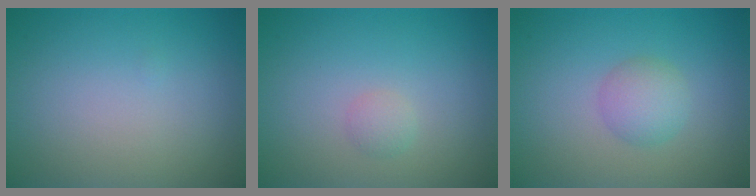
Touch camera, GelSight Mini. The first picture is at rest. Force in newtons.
{"total": 0.9, "press": 0.9, "slide": 0.1}
{"total": 2.4, "press": 2.4, "slide": 0.1}